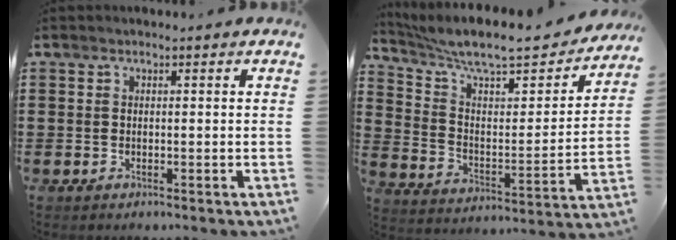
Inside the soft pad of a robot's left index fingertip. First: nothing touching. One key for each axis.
{"total": 9.3, "fx": 7.8, "fy": 1.6, "fz": 4.8, "tx": -0.119, "ty": -0.053, "tz": 0.130}